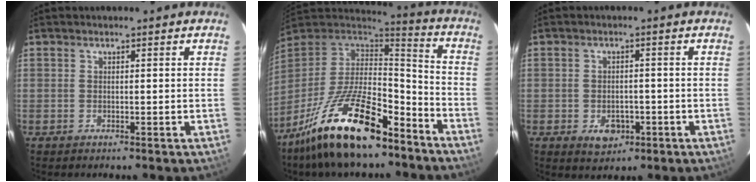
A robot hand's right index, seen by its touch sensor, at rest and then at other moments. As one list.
[{"total": 22.8, "force": [-14.9, 8.2, 15.1], "torque": [-0.290, -0.018, -0.250]}, {"total": 4.9, "force": [-2.0, 3.6, 2.7], "torque": [-0.051, 0.001, -0.018]}]